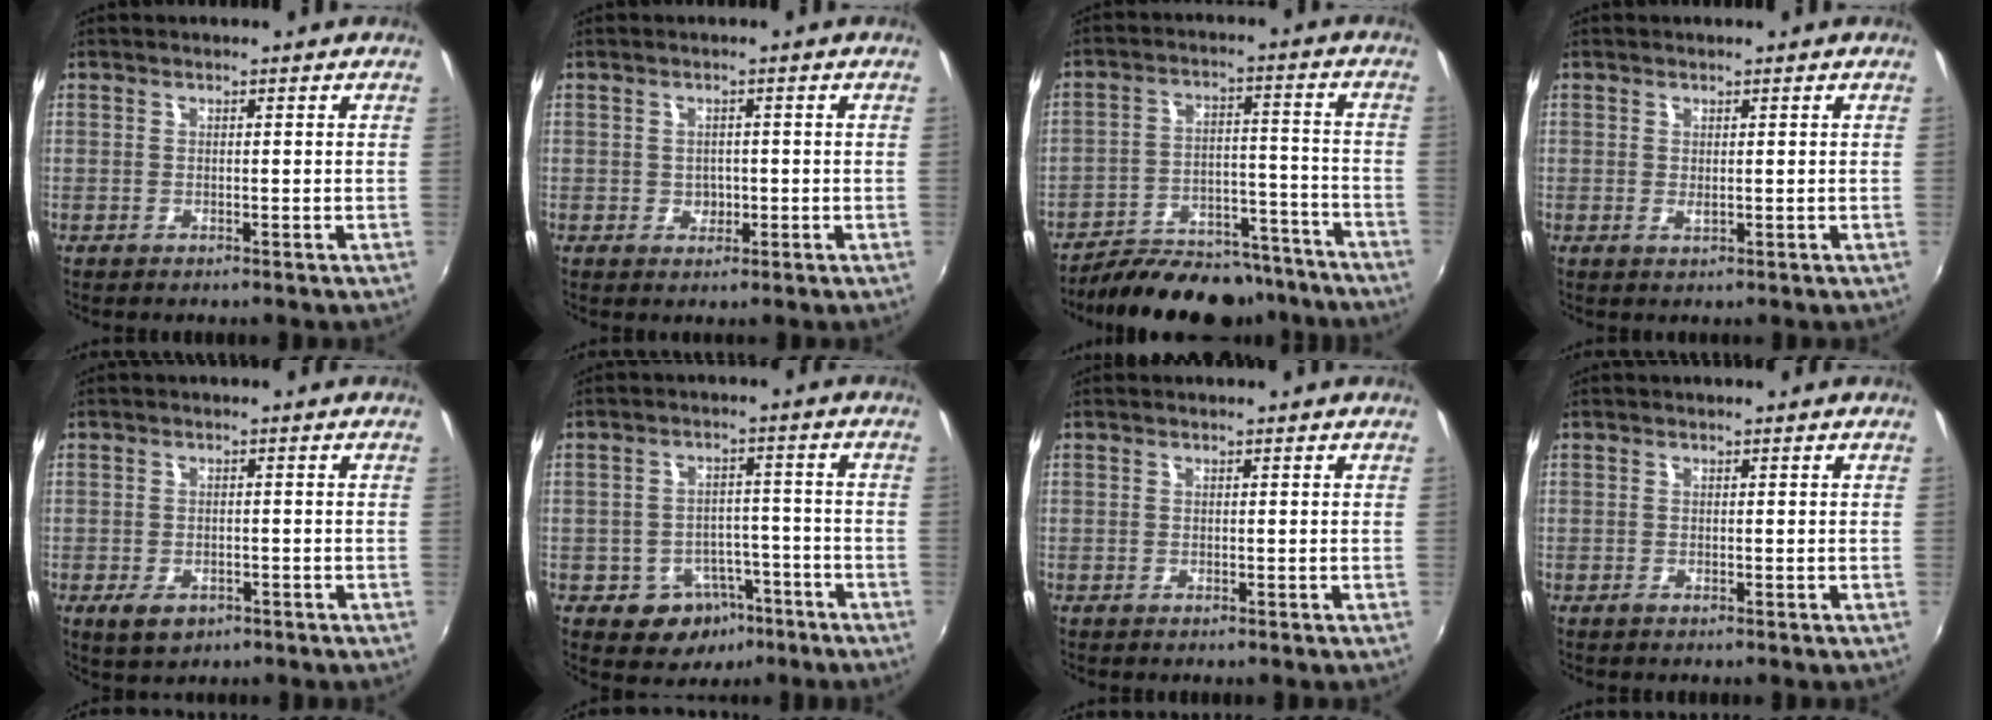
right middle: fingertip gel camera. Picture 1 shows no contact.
{"total": 2.2, "force": [-0.3, 2.0, 0.7], "torque": [-0.008, 0.000, -0.003]}
{"total": 20.8, "force": [-18.2, 7.2, 7.2], "torque": [-0.141, 0.015, -0.242]}
{"total": 0.7, "force": [0.2, 0.4, 0.6], "torque": [-0.009, -0.002, 0.004]}
{"total": 4.4, "force": [-2.3, 2.7, 2.7], "torque": [-0.059, -0.013, -0.035]}
{"total": 8.5, "force": [-4.7, 6.5, 2.7], "torque": [-0.052, 0.021, -0.045]}
{"total": 0.0}
{"total": 0.0}